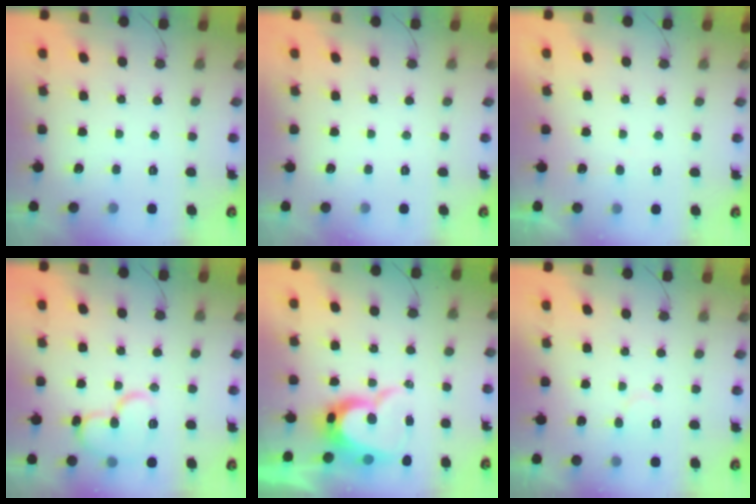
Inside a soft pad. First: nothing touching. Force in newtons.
{"total": 0.0}
{"total": 3.7, "press": 3.7, "slide": 0.3}
{"total": 12.7, "press": 12.6, "slide": 2.0}
{"total": 12.5, "press": 12.5, "slide": 1.2}
{"total": 5.3, "press": 5.2, "slide": 0.6}